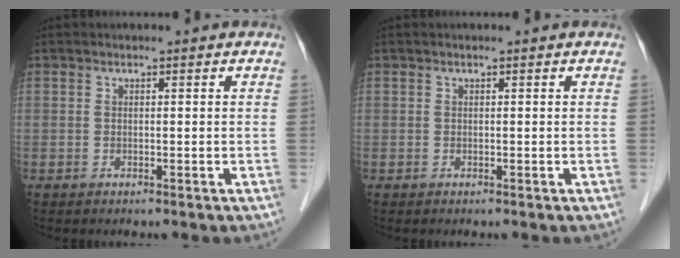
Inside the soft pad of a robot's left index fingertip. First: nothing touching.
{"total": 0.0}